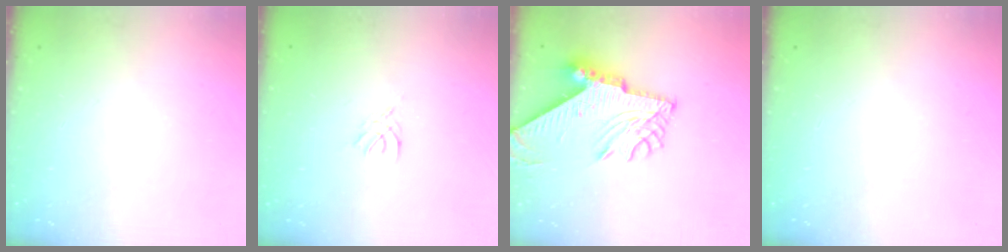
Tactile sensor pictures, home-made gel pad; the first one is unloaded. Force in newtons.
{"total": 1.2, "press": 1.2, "slide": 0.3}
{"total": 12.3, "press": 12.2, "slide": 1.2}
{"total": 0.0}